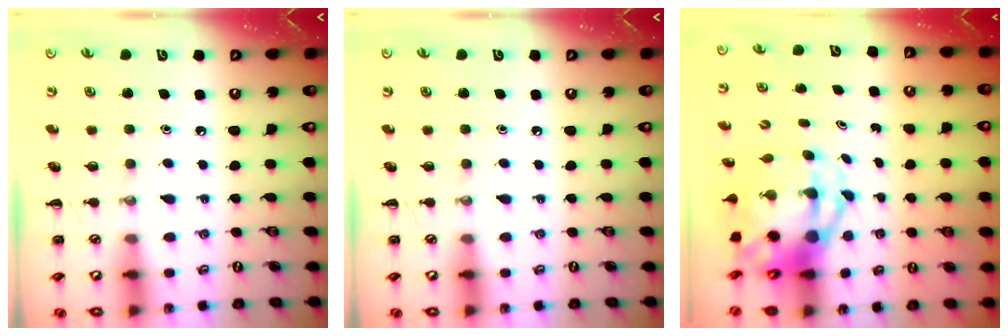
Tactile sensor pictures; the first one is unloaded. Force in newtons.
{"total": 0.0}
{"total": 5.1, "press": 4.9, "slide": 1.7}